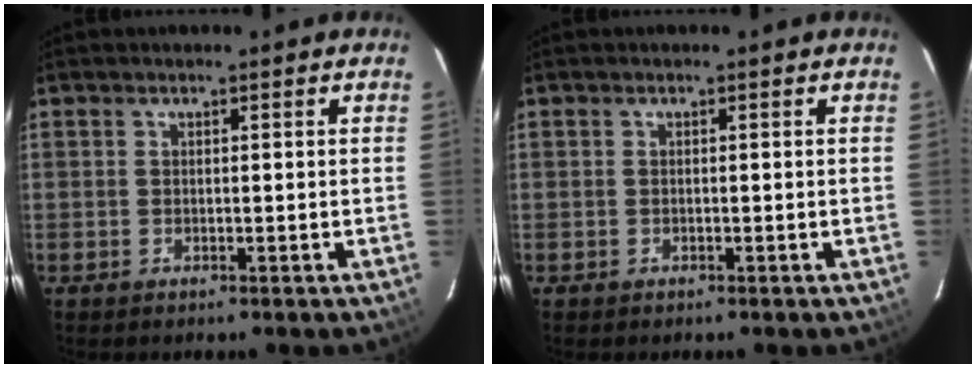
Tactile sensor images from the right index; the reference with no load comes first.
{"total": 0.0}